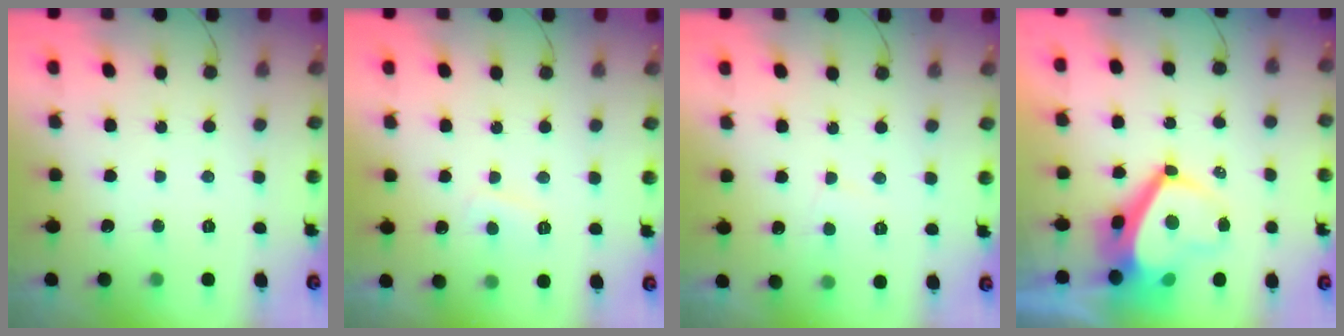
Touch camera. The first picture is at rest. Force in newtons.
{"total": 2.9, "press": 2.9, "slide": 0.5}
{"total": 3.5, "press": 3.5, "slide": 0.4}
{"total": 9.5, "press": 9.5, "slide": 0.8}